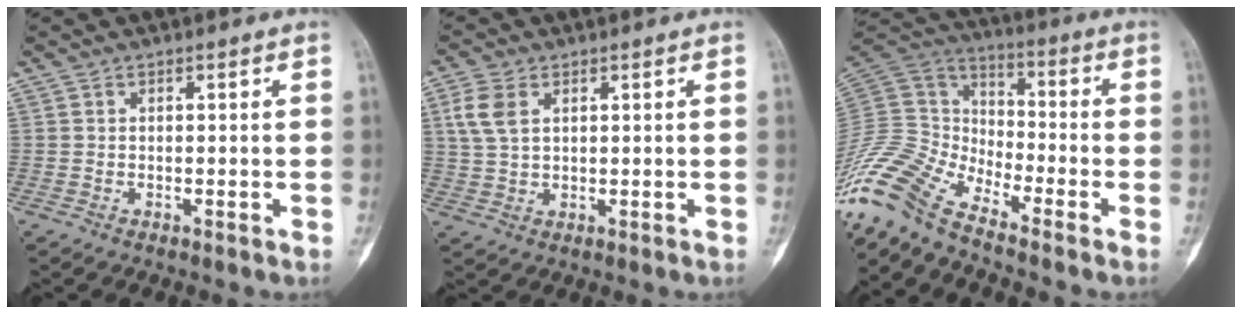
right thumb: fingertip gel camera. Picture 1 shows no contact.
{"total": 5.9, "force": [2.0, 3.6, 4.2], "torque": [-0.094, 0.002, 0.044]}
{"total": 15.3, "force": [-12.5, 4.9, 7.4], "torque": [-0.156, 0.071, -0.257]}